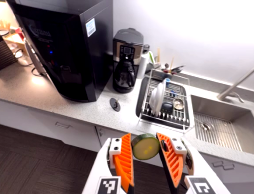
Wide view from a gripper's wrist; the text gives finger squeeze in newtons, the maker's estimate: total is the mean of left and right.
{"total": 8.9, "left": 9.1, "right": 8.7}